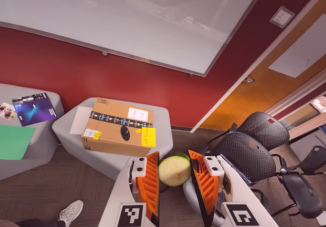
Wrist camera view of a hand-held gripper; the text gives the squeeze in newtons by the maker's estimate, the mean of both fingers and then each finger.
{"total": 11.0, "left": 11.5, "right": 10.5}